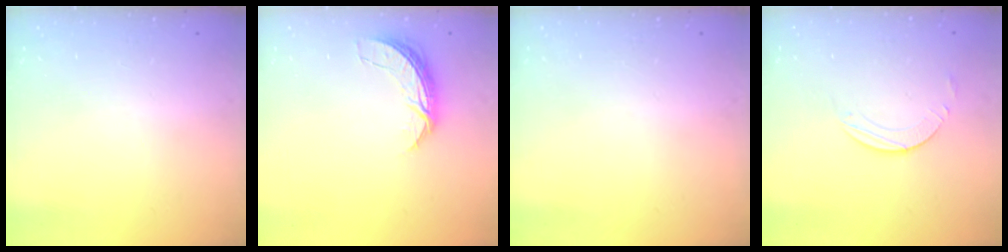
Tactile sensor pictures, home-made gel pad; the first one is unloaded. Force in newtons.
{"total": 6.9, "press": 6.8, "slide": 0.5}
{"total": 0.0}
{"total": 2.8, "press": 2.8, "slide": 0.2}